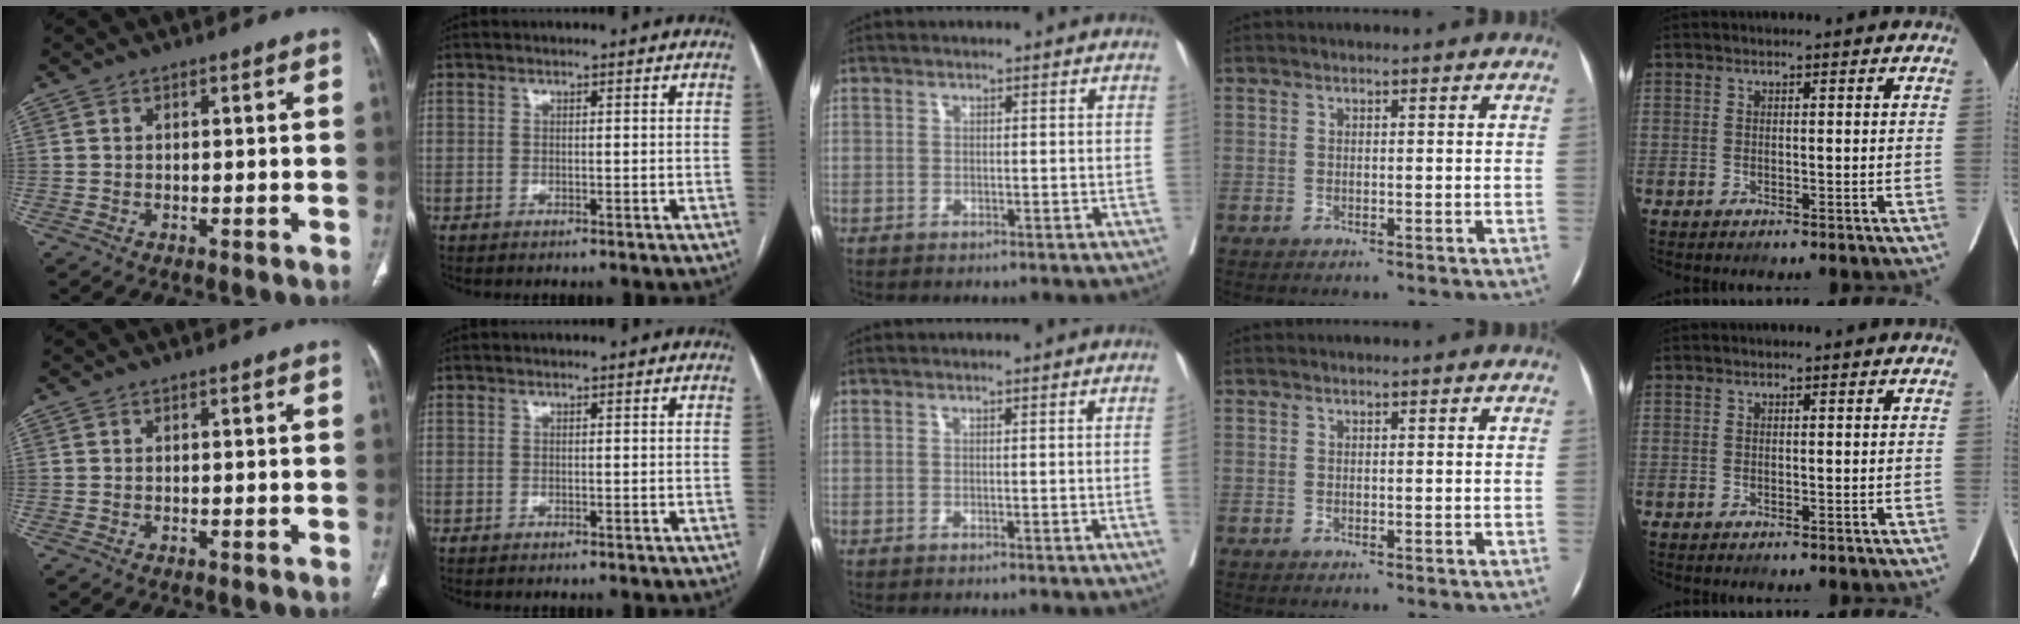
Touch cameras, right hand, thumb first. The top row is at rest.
{"middle": {"total": 1.8, "force": [-0.2, -0.5, 1.7], "torque": [-0.029, 0.001, 0.001]}}